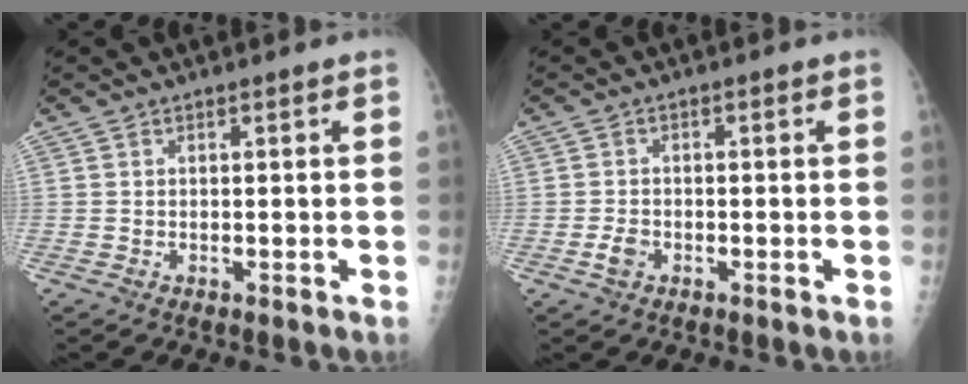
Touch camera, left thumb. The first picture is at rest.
{"total": 2.6, "force": [-1.2, 1.8, 1.4], "torque": [-0.025, 0.007, -0.022]}